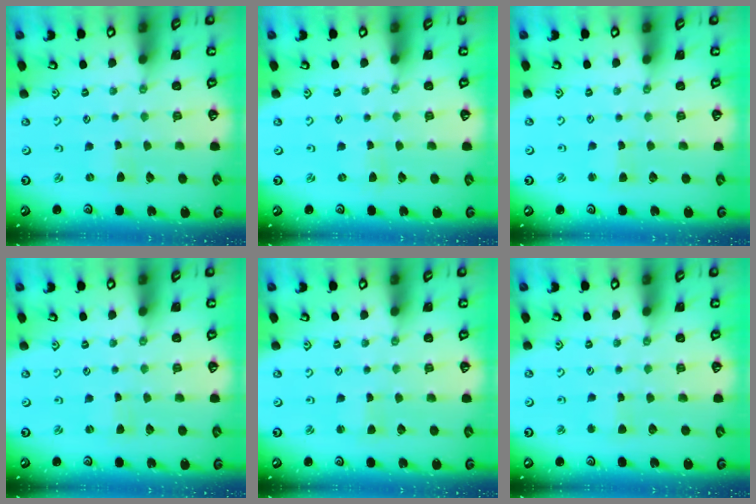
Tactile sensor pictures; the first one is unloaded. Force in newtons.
{"total": 0.0}
{"total": 2.3, "press": 2.3, "slide": 0.4}
{"total": 0.0}
{"total": 1.7, "press": 1.7, "slide": 0.1}
{"total": 2.6, "press": 2.6, "slide": 0.3}